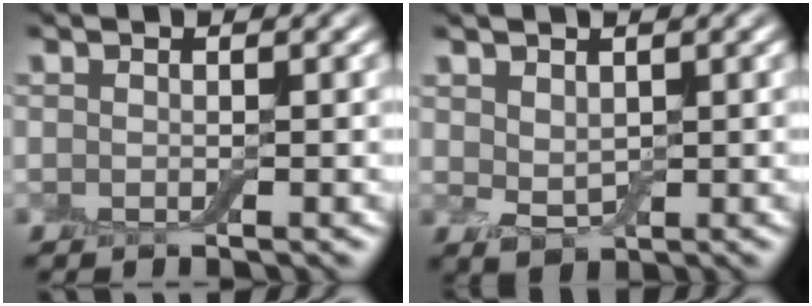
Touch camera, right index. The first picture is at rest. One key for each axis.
{"total": 2.1, "fx": 0.9, "fy": 1.3, "fz": 1.4, "tx": -0.030, "ty": -0.003, "tz": 0.022}